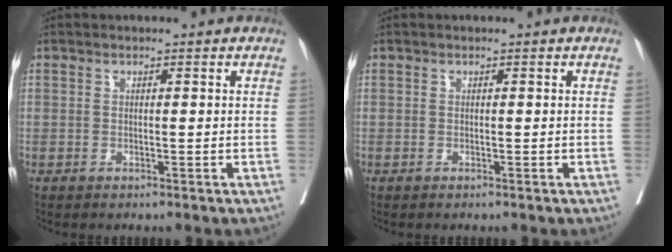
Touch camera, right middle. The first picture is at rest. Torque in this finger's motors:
{"motor_torque": [0.35, -0.36, -0.37, -0.21]}